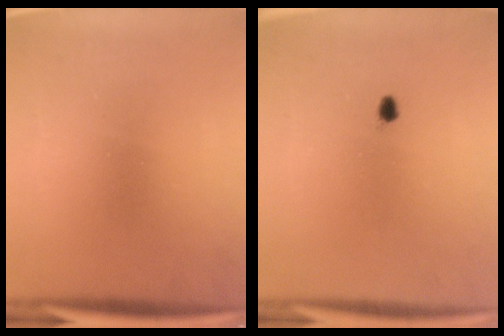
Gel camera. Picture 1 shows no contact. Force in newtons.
{"total": 0.9}